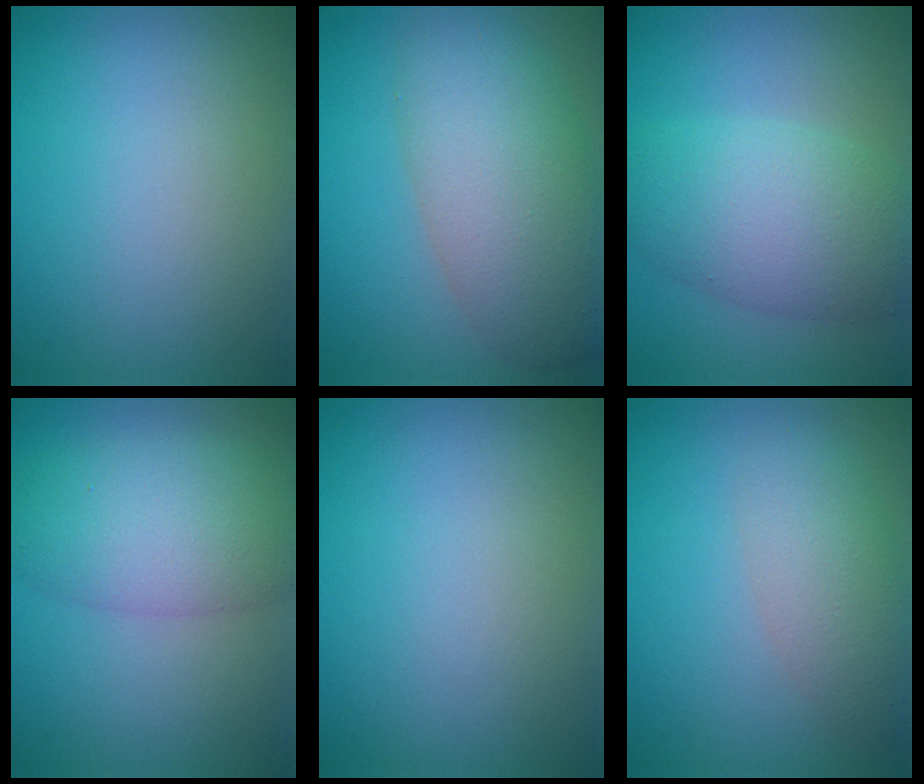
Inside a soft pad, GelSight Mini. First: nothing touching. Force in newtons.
{"total": 8.2, "press": 8.2, "slide": 0.5}
{"total": 7.0, "press": 7.0, "slide": 0.2}
{"total": 6.7, "press": 6.6, "slide": 0.6}
{"total": 0.0}
{"total": 3.8, "press": 3.8, "slide": 0.2}